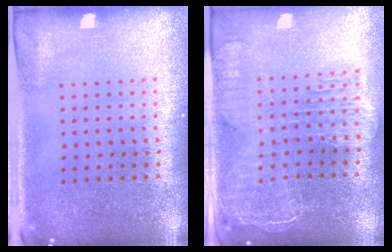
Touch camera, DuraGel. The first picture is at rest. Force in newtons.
{"total": 2.5, "press": 2.2, "slide": 1.2}